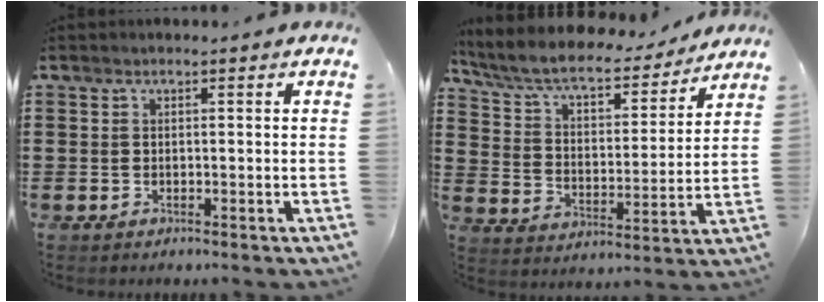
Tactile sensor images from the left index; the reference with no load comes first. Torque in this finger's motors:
{"motor_torque": [1.08, -1.06, 0.26, 0.05]}